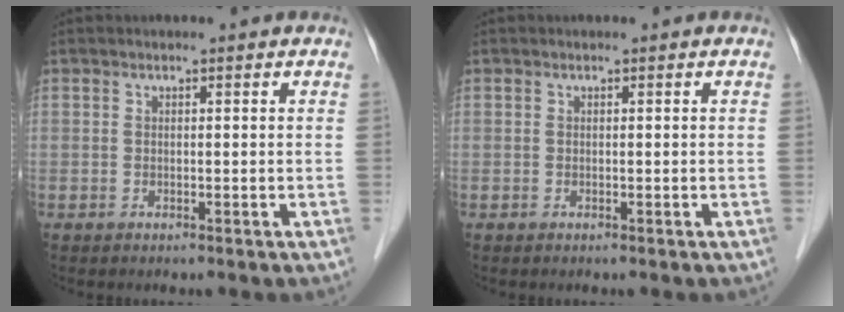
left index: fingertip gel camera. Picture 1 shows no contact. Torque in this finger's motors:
{"motor_torque": [-0.06, 0.09, -0.01, 0.00]}